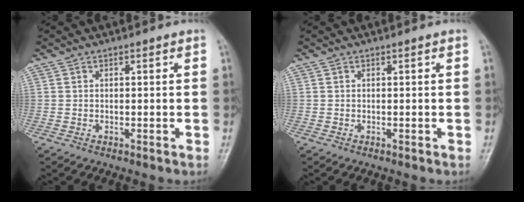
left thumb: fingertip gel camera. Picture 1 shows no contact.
{"total": 0.0}